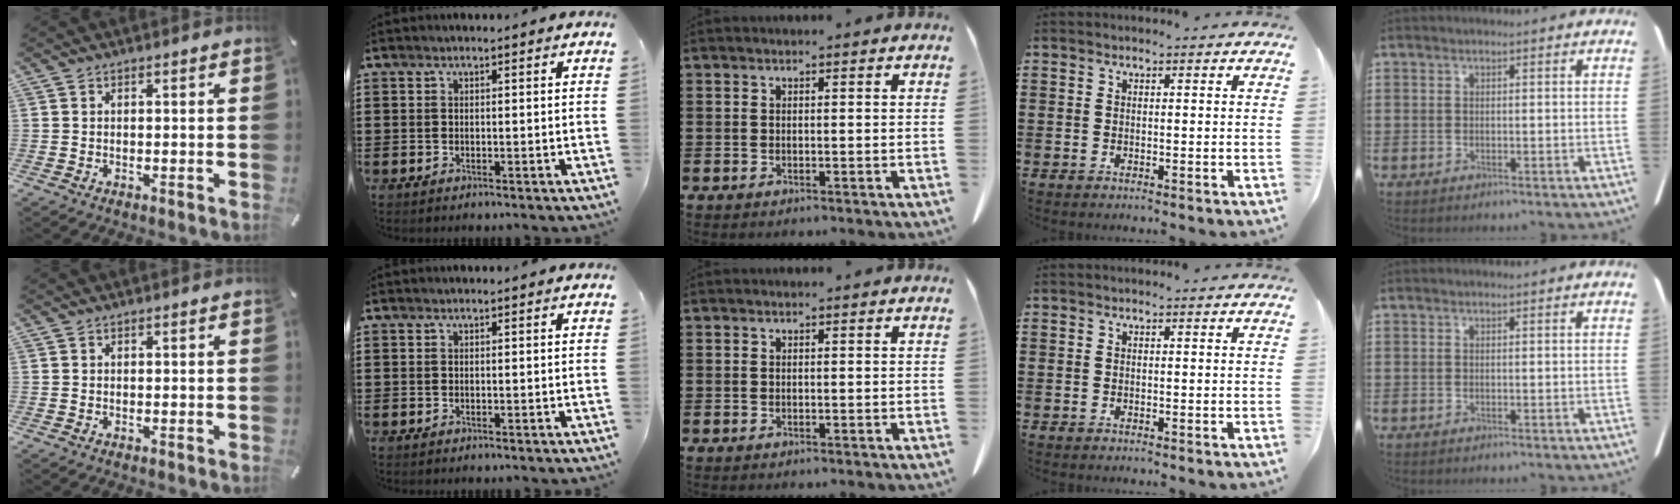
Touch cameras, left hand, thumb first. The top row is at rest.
{}